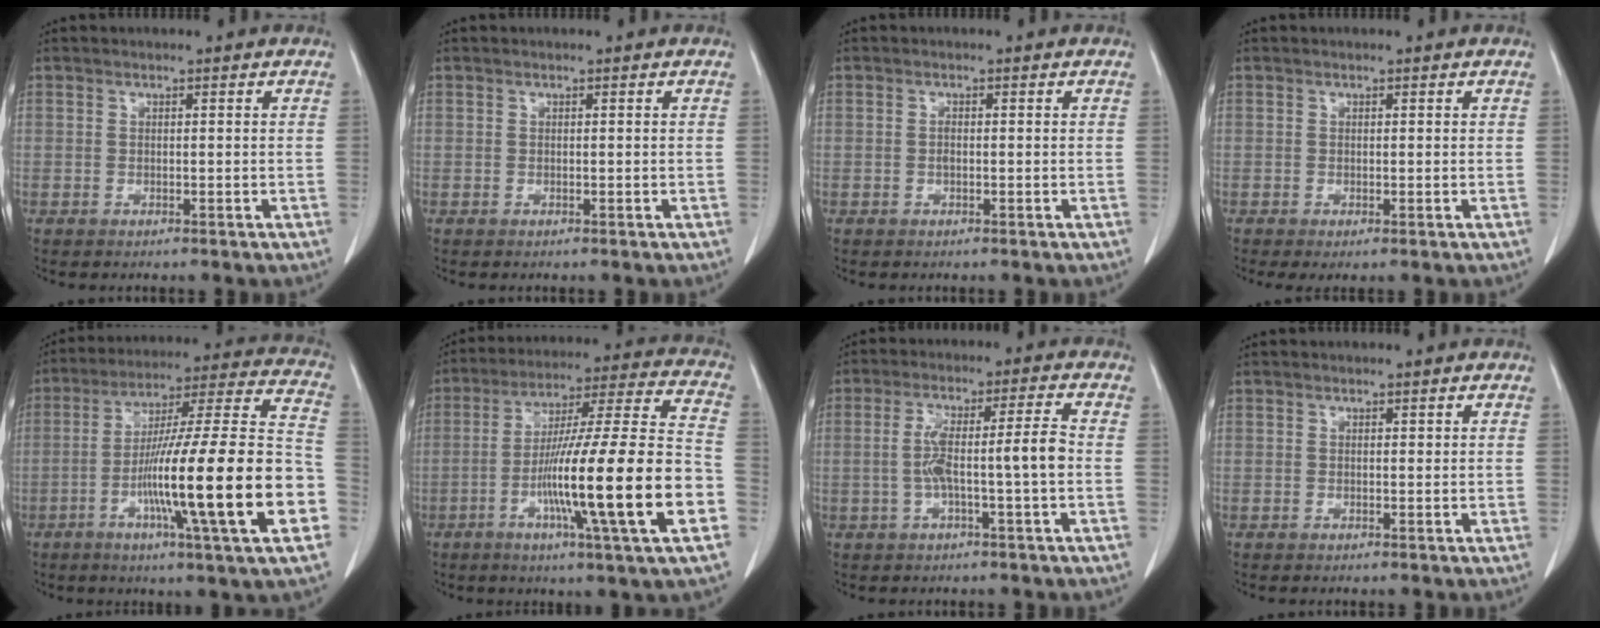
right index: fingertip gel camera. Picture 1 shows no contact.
{"total": 0.0}
{"total": 0.7, "force": [-0.2, 0.3, 0.6], "torque": [-0.015, 0.001, -0.002]}
{"total": 1.0, "force": [-0.1, 0.4, 1.0], "torque": [-0.019, -0.005, 0.001]}
{"total": 25.2, "force": [-7.4, 0.2, 24.1], "torque": [-0.341, -0.009, -0.130]}
{"total": 23.0, "force": [-7.0, -0.2, 22.0], "torque": [-0.339, -0.013, -0.123]}
{"total": 7.6, "force": [-1.2, 0.0, 7.5], "torque": [-0.141, 0.022, -0.016]}
{"total": 0.0}